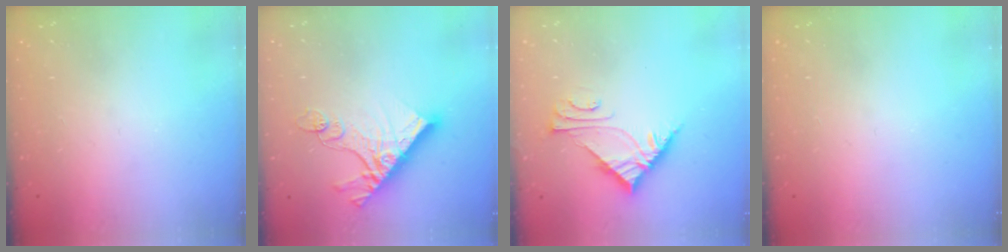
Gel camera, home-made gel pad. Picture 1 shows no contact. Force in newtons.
{"total": 13.3, "press": 13.3, "slide": 1.1}
{"total": 6.9, "press": 6.8, "slide": 0.5}
{"total": 0.0}